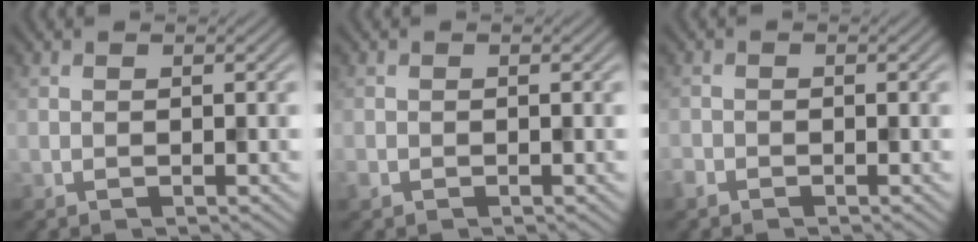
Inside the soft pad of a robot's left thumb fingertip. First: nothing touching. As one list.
[{"total": 0.8, "force": [-0.5, 0.6, 0.3], "torque": [-0.007, -0.005, -0.011]}, {"total": 1.1, "force": [-1.0, 0.5, 0.3], "torque": [-0.007, -0.002, -0.023]}]